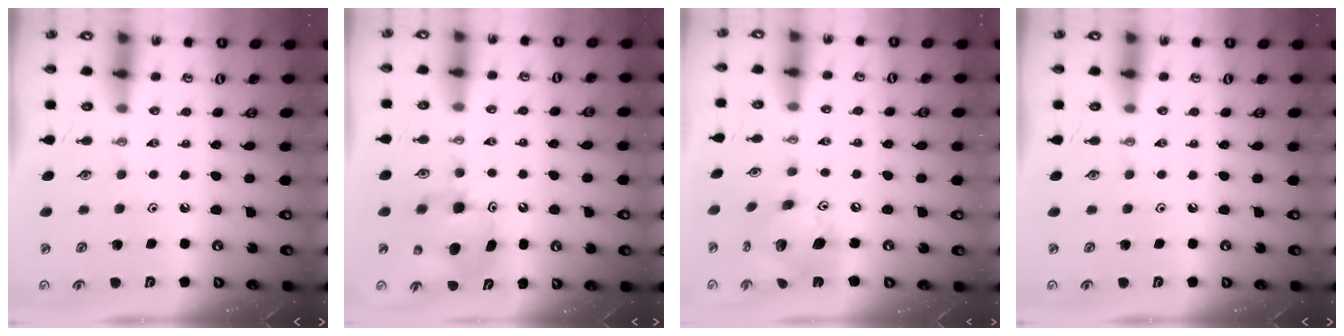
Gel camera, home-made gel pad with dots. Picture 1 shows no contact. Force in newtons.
{"total": 7.4, "press": 7.4, "slide": 0.2}
{"total": 15.3, "press": 15.2, "slide": 1.4}
{"total": 0.0}